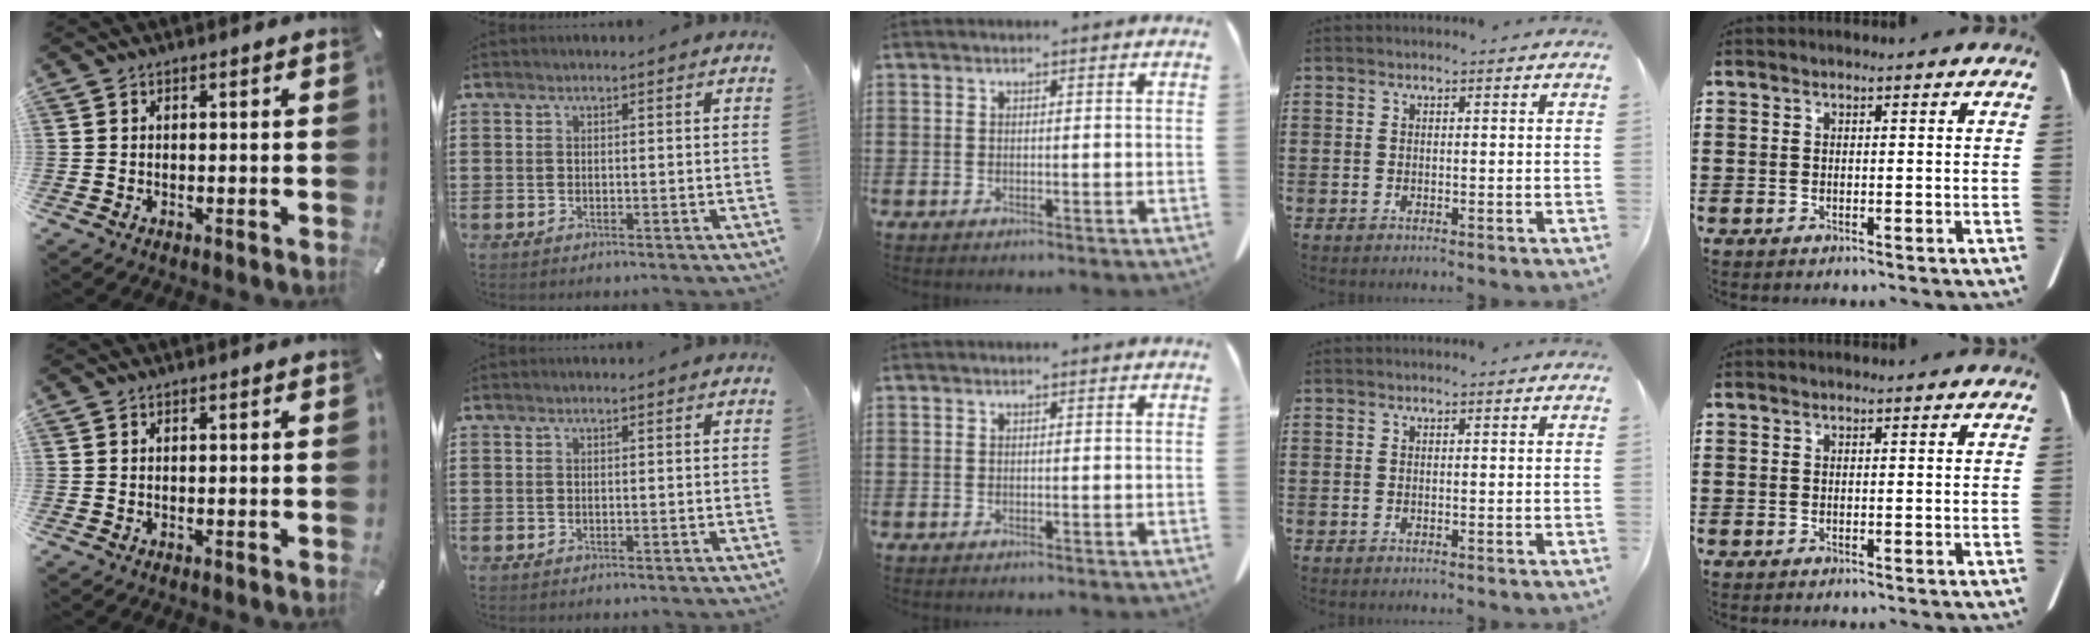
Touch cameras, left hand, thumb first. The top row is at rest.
{}